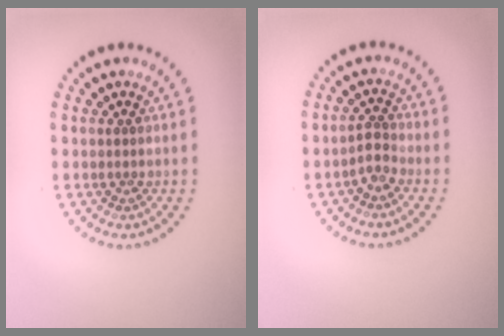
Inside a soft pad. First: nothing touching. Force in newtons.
{"total": 1.8, "press": 1.4, "slide": 1.1}